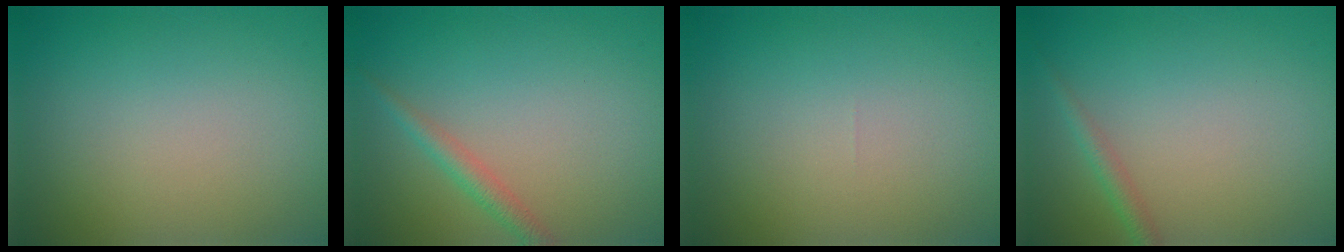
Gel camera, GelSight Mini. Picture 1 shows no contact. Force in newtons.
{"total": 2.0, "press": 2.0, "slide": 0.0}
{"total": 0.0}
{"total": 1.5, "press": 1.5, "slide": 0.1}